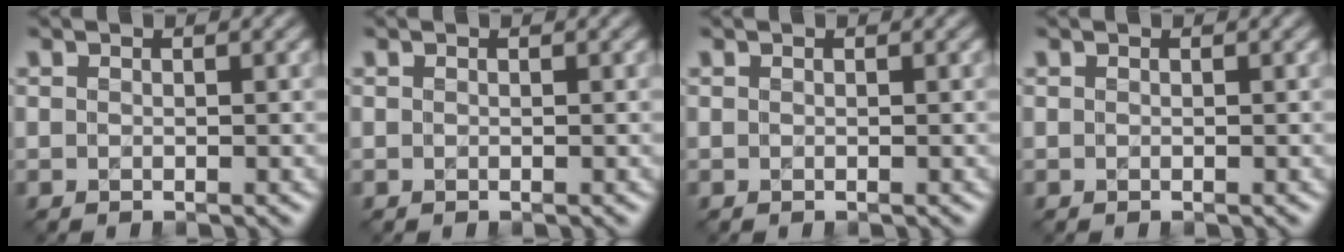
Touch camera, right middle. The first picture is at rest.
{"total": 0.0}
{"total": 0.0}
{"total": 0.0}